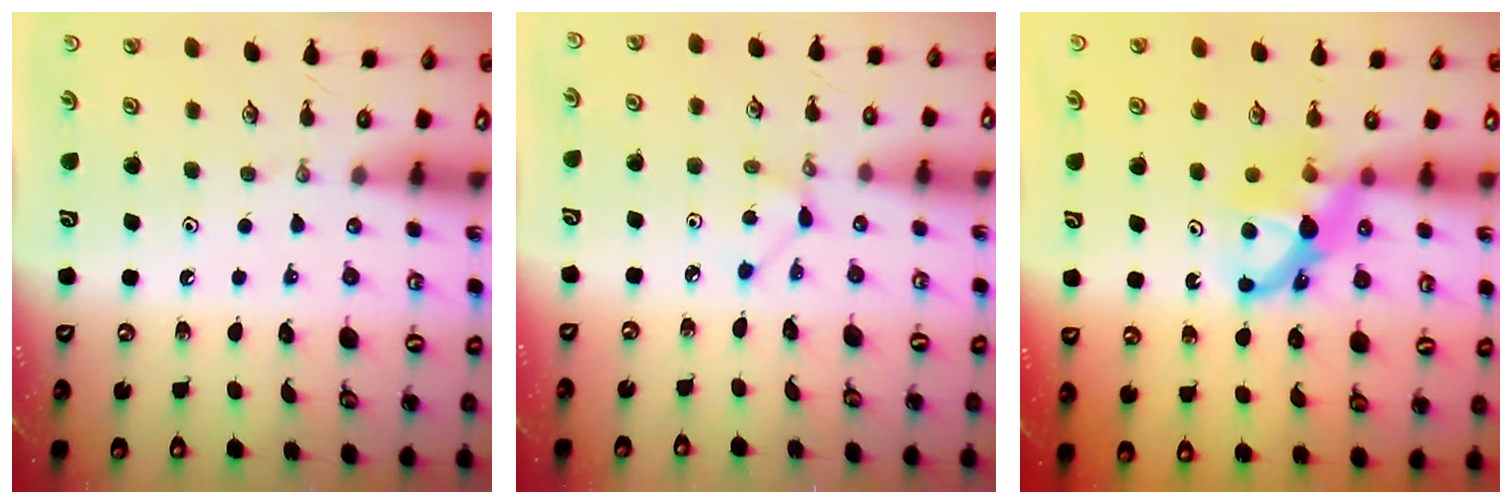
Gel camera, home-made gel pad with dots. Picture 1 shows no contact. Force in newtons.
{"total": 2.1, "press": 2.1, "slide": 0.3}
{"total": 7.2, "press": 7.2, "slide": 0.4}